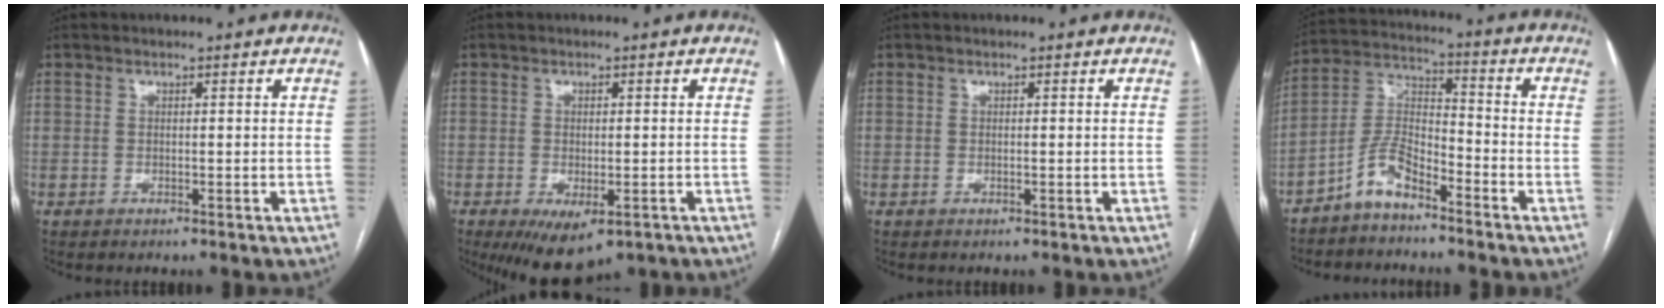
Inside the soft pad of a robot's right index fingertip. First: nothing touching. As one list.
[{"total": 8.0, "force": [-4.6, 3.6, 5.4], "torque": [-0.085, -0.015, -0.066]}, {"total": 0.0}, {"total": 7.2, "force": [-5.3, 2.5, 4.2], "torque": [-0.094, 0.014, -0.110]}]